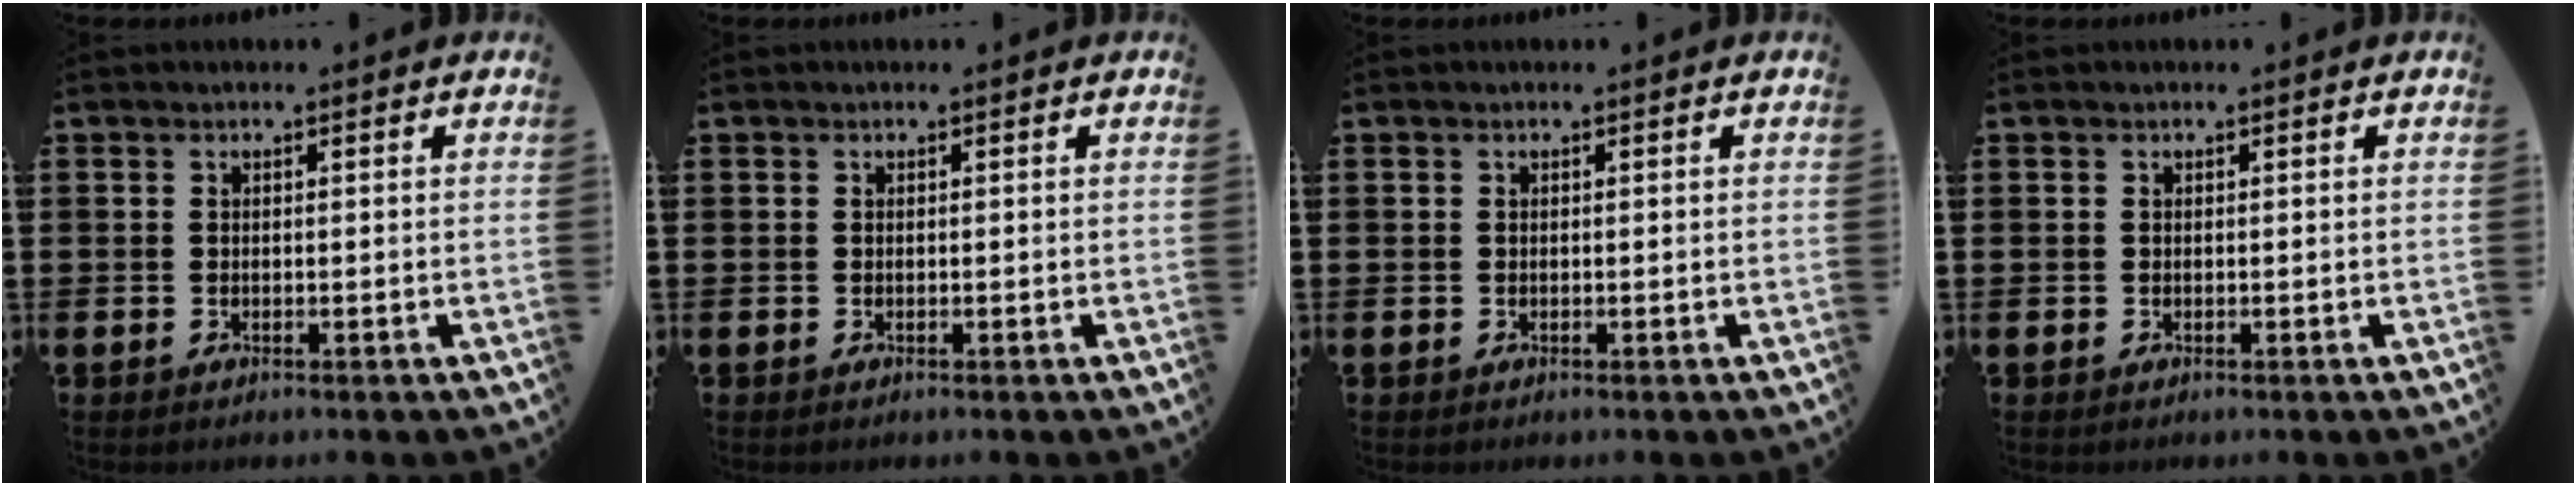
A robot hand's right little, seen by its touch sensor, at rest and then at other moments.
{"total": 0.0}
{"total": 0.0}
{"total": 0.0}